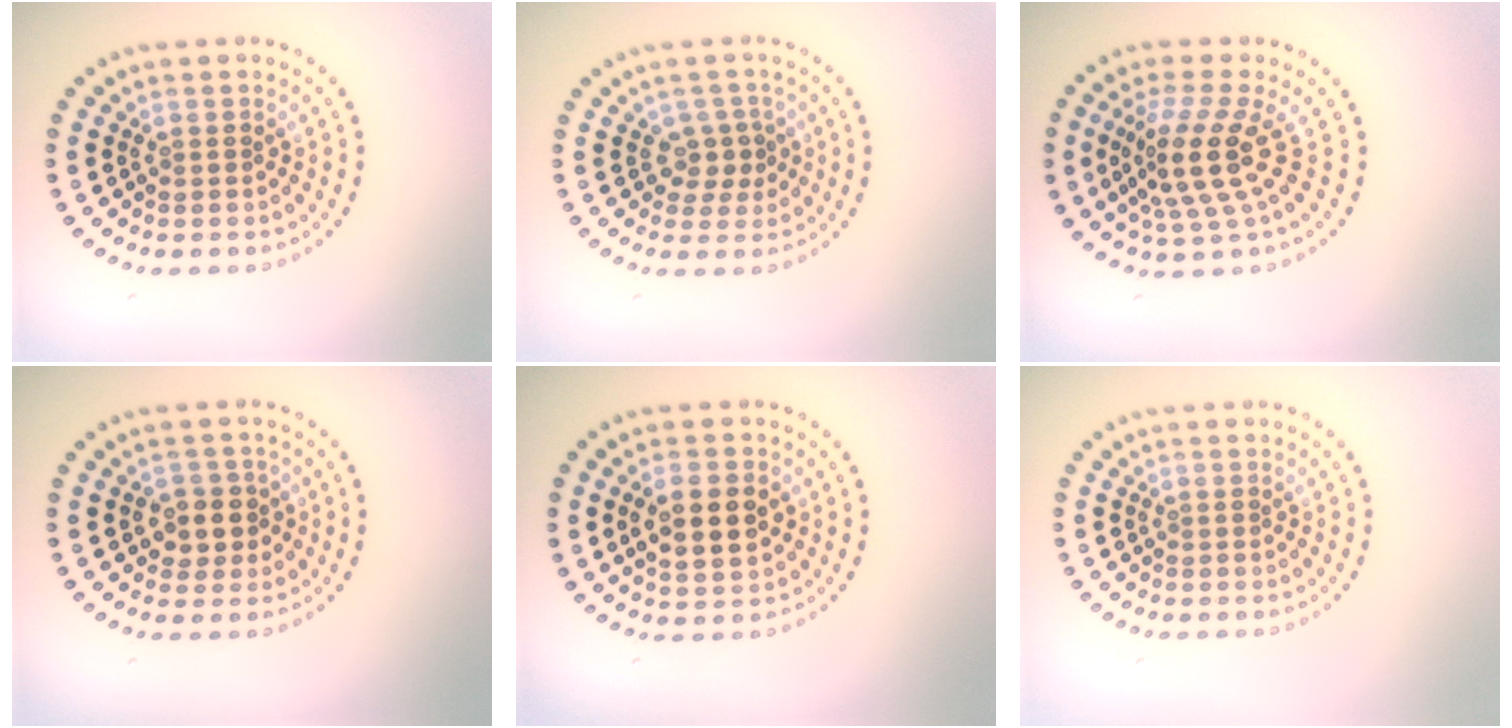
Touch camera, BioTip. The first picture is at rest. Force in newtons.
{"total": 2.1, "press": 1.7, "slide": 1.2}
{"total": 4.8, "press": 3.6, "slide": 3.2}
{"total": 2.5, "press": 2.4, "slide": 0.9}
{"total": 4.3, "press": 4.3, "slide": 0.3}
{"total": 0.0}